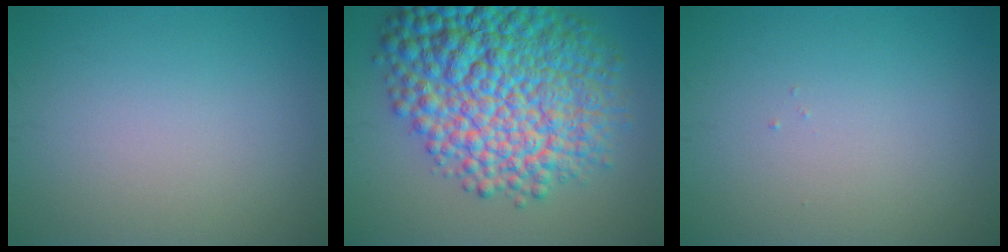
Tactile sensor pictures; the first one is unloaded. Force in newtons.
{"total": 13.9, "press": 13.9, "slide": 0.4}
{"total": 0.0}